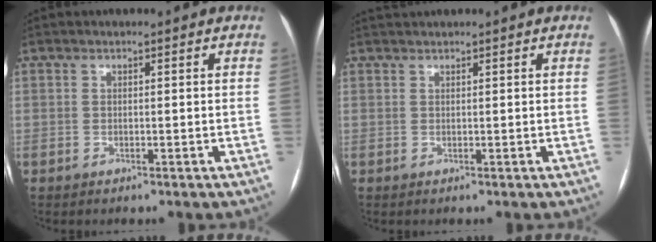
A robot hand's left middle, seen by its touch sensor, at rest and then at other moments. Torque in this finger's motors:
{"motor_torque": [0.17, -0.41, -0.04, -0.02]}